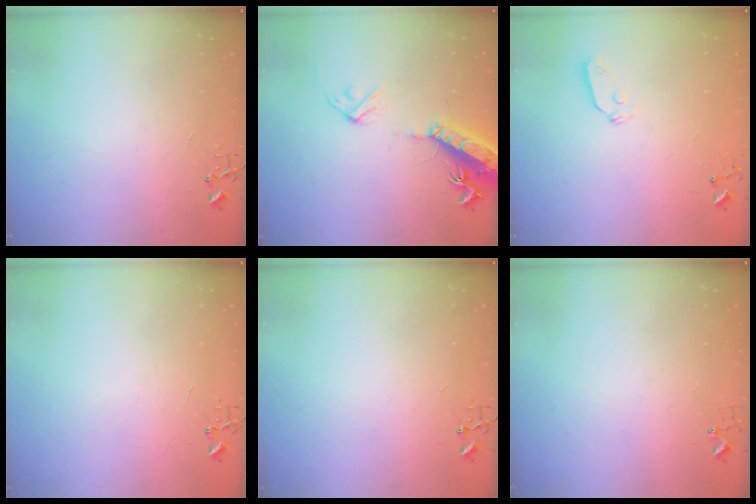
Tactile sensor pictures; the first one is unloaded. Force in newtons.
{"total": 17.3, "press": 16.8, "slide": 3.9}
{"total": 3.9, "press": 3.9, "slide": 0.6}
{"total": 0.0}
{"total": 0.0}
{"total": 3.7, "press": 3.6, "slide": 0.5}